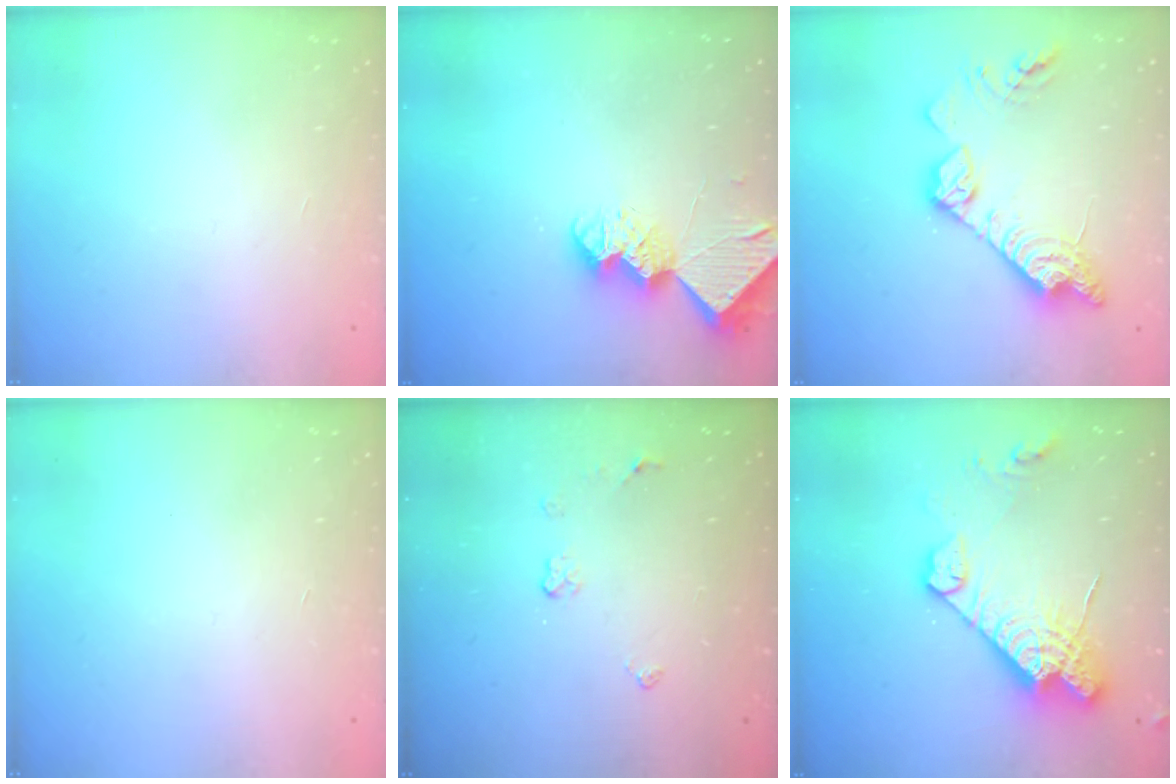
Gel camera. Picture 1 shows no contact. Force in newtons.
{"total": 9.7, "press": 9.7, "slide": 1.0}
{"total": 16.1, "press": 16.0, "slide": 0.8}
{"total": 0.0}
{"total": 4.0, "press": 3.9, "slide": 0.6}
{"total": 17.7, "press": 17.6, "slide": 1.7}